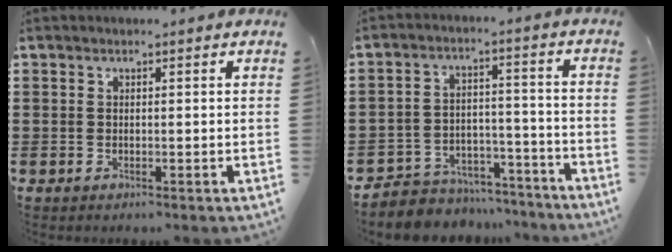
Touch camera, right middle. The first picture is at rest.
{"total": 5.3, "force": [-4.9, 1.8, -0.1], "torque": [-0.003, 0.018, -0.101]}